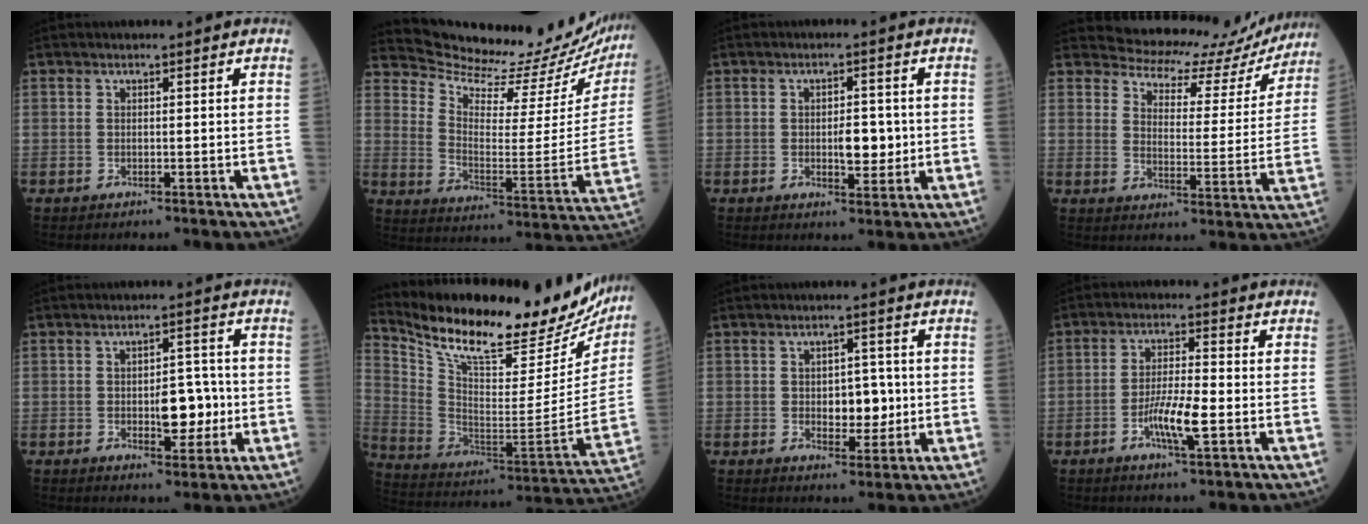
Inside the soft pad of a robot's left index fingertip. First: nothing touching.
{"total": 22.8, "force": [21.9, 3.5, 5.3], "torque": [-0.096, -0.092, 0.285]}
{"total": 4.4, "force": [-0.3, 1.9, 4.0], "torque": [-0.057, 0.000, 0.000]}
{"total": 15.4, "force": [14.5, 5.0, 1.6], "torque": [-0.001, -0.030, 0.157]}
{"total": 6.0, "force": [-0.9, 2.7, 5.3], "torque": [-0.073, 0.003, -0.009]}
{"total": 30.6, "force": [26.1, 7.0, 14.5], "torque": [-0.258, -0.056, 0.372]}
{"total": 5.0, "force": [-0.1, 2.8, 4.2], "torque": [-0.055, 0.003, 0.003]}
{"total": 6.1, "force": [-2.1, 0.5, 5.8], "torque": [-0.115, -0.007, -0.039]}